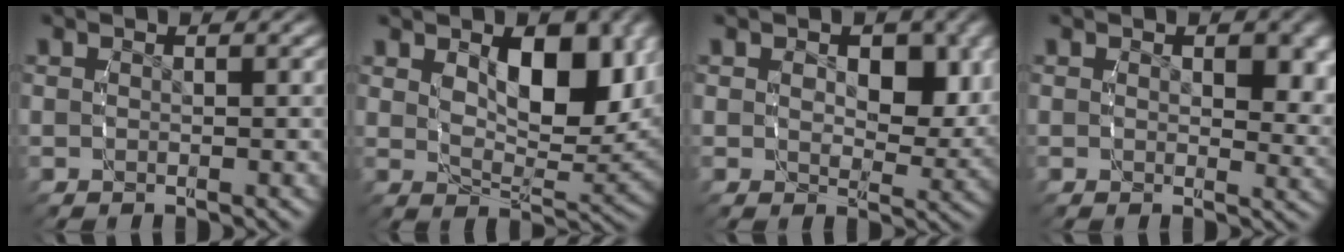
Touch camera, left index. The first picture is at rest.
{"total": 7.2, "force": [2.3, 3.0, 6.1], "torque": [-0.086, -0.013, 0.045]}
{"total": 4.2, "force": [1.3, 2.6, 3.0], "torque": [-0.048, -0.019, 0.028]}
{"total": 2.6, "force": [1.0, 1.2, 2.1], "torque": [-0.023, -0.015, 0.021]}